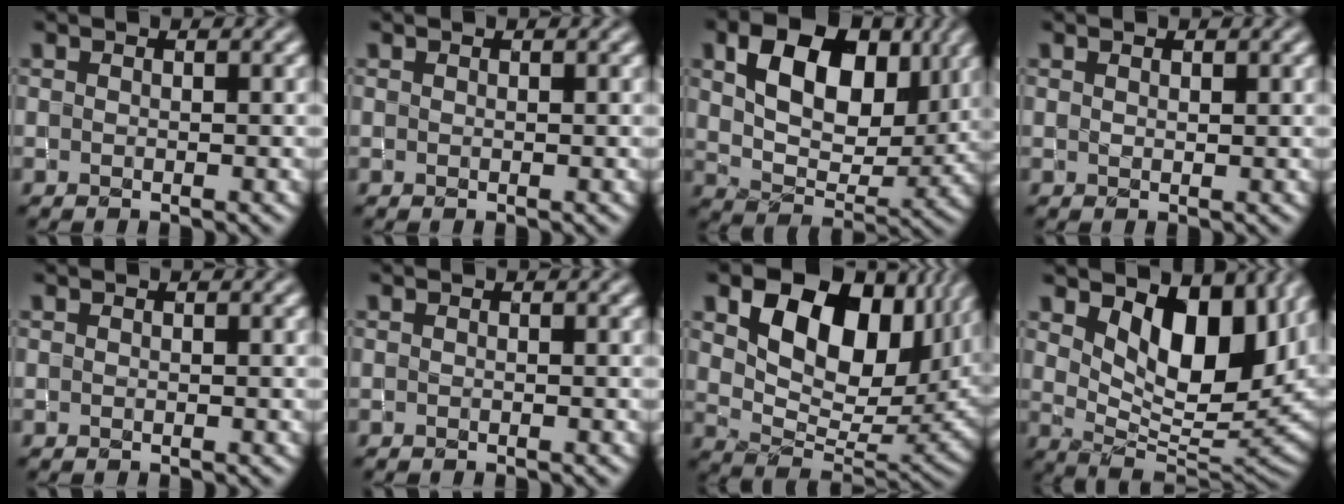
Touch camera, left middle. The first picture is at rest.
{"total": 0.0}
{"total": 9.6, "force": [3.9, 6.0, 6.5], "torque": [-0.112, 0.002, 0.065]}
{"total": 0.6, "force": [0.5, 0.3, 0.2], "torque": [-0.006, 0.002, 0.009]}
{"total": 0.0}
{"total": 0.6, "force": [-0.6, -0.1, -0.1], "torque": [0.006, -0.004, -0.013]}
{"total": 12.4, "force": [5.3, 7.4, 8.5], "torque": [-0.132, -0.004, 0.096]}
{"total": 10.3, "force": [4.2, 5.0, 8.0], "torque": [-0.123, -0.009, 0.073]}